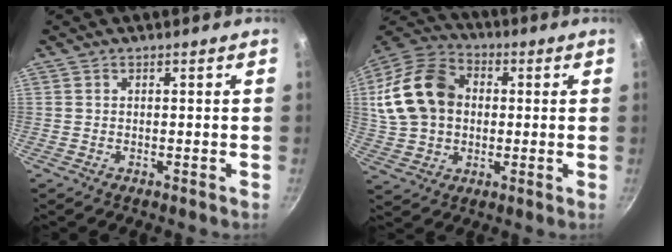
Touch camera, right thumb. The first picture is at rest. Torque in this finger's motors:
{"motor_torque": [1.65, 1.94, 0.62, -0.41, 0.36]}